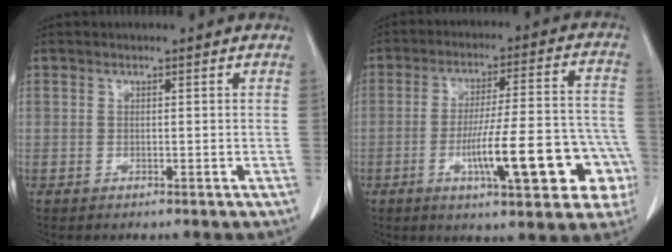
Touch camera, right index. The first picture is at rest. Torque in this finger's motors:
{"motor_torque": [1.42, -0.32, 0.45, 0.17]}